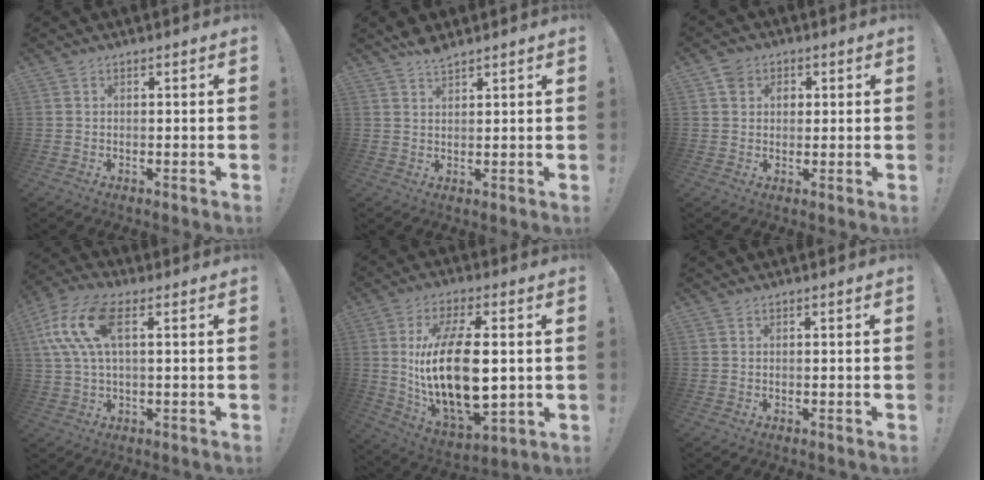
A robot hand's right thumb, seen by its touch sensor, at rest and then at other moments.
{"total": 3.7, "force": [3.2, 1.1, 1.5], "torque": [-0.021, -0.022, 0.057]}
{"total": 5.1, "force": [1.8, 4.5, 1.6], "torque": [-0.024, 0.003, 0.035]}
{"total": 13.9, "force": [4.2, 6.6, 11.5], "torque": [-0.245, 0.000, 0.076]}
{"total": 22.0, "force": [1.8, 10.2, 19.5], "torque": [-0.380, -0.016, 0.030]}
{"total": 0.0}